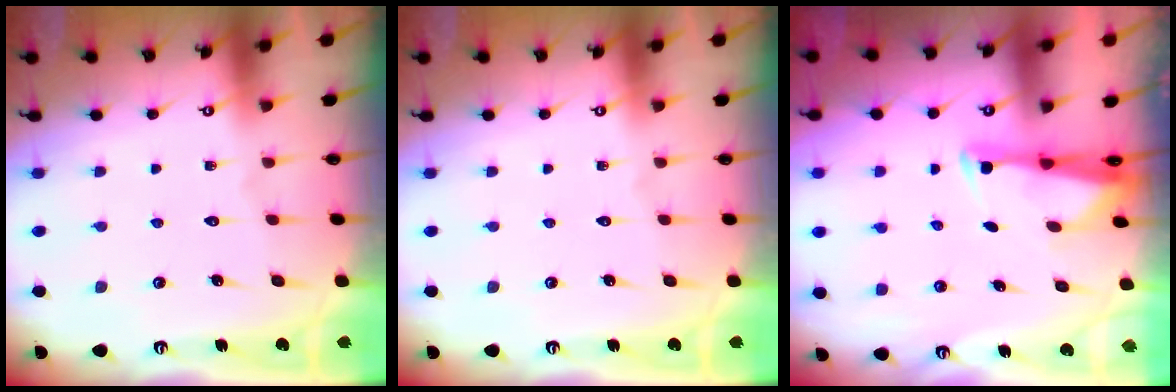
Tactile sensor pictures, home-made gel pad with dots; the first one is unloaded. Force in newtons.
{"total": 0.0}
{"total": 2.9, "press": 2.8, "slide": 0.7}